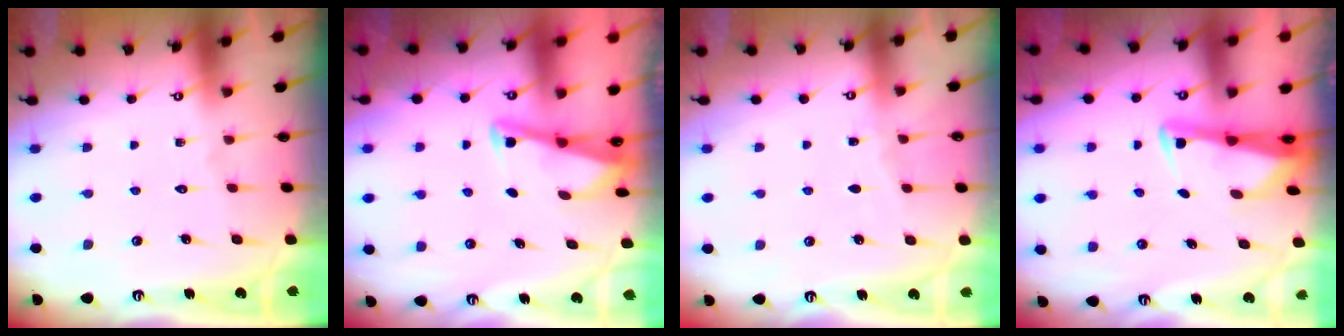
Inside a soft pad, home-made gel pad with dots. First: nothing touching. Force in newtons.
{"total": 2.9, "press": 2.9, "slide": 0.4}
{"total": 2.7, "press": 2.7, "slide": 0.4}
{"total": 2.5, "press": 2.5, "slide": 0.5}